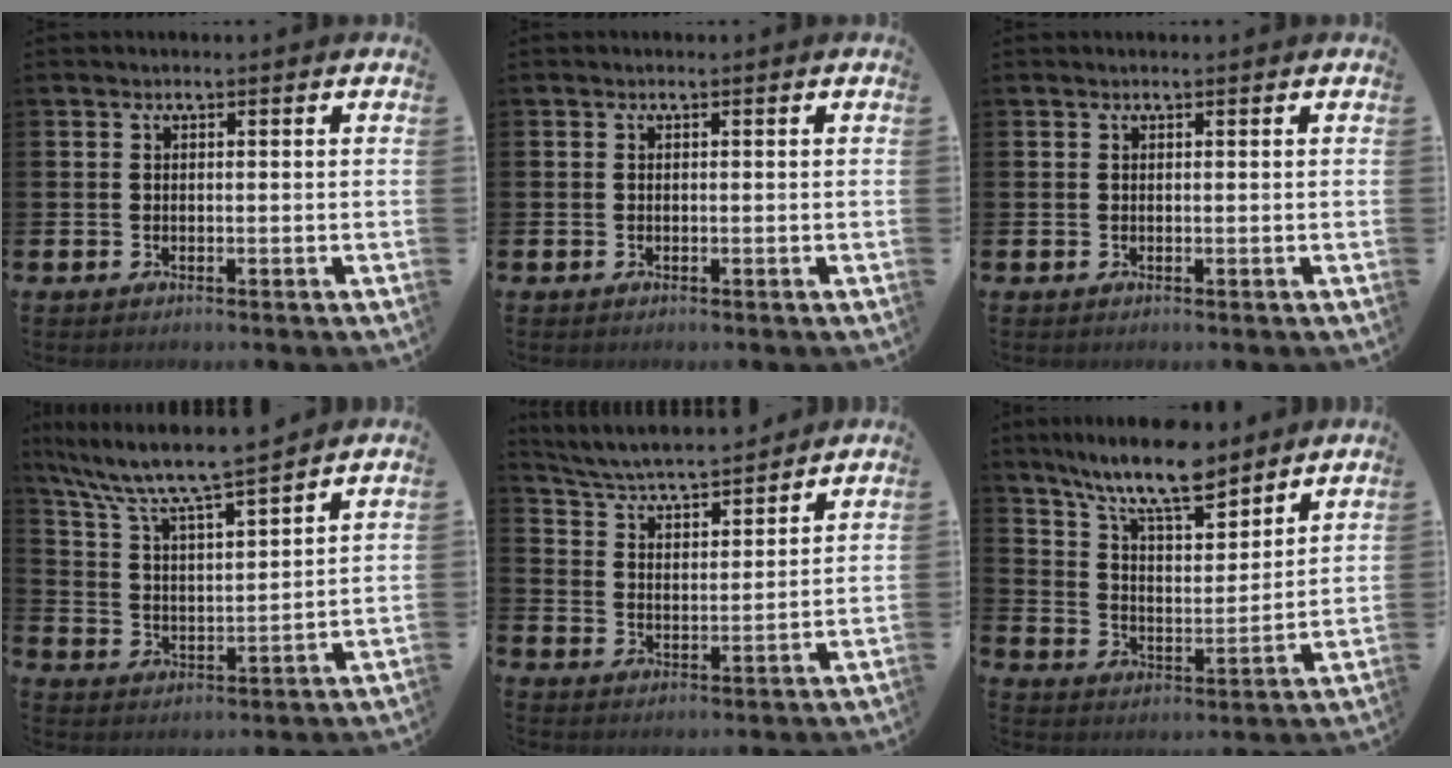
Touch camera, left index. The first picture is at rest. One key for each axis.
{"total": 0.0}
{"total": 0.0}
{"total": 8.6, "fx": 7.9, "fy": 0.7, "fz": 3.5, "tx": -0.105, "ty": -0.052, "tz": 0.134}
{"total": 5.5, "fx": 5.3, "fy": 0.4, "fz": 1.3, "tx": -0.054, "ty": -0.043, "tz": 0.088}
{"total": 11.2, "fx": 9.5, "fy": 2.6, "fz": 5.2, "tx": -0.113, "ty": -0.057, "tz": 0.167}